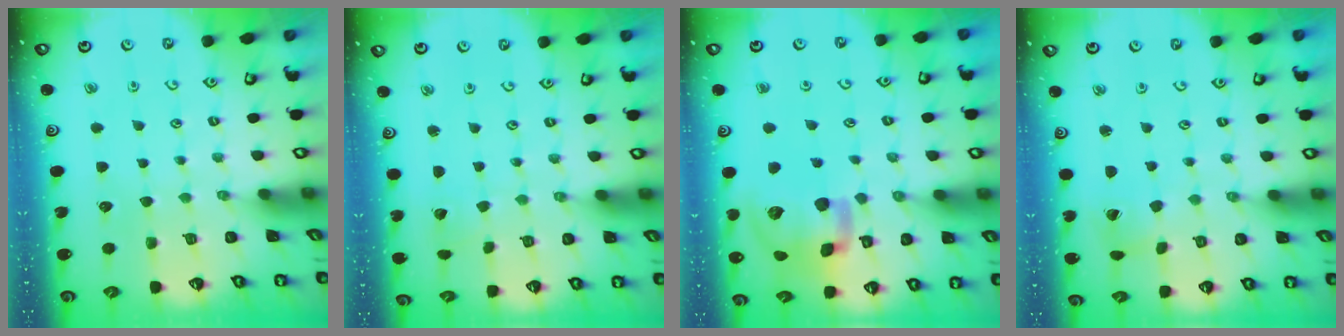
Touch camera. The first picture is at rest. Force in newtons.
{"total": 1.8, "press": 1.8, "slide": 0.1}
{"total": 18.8, "press": 18.5, "slide": 2.9}
{"total": 2.7, "press": 2.7, "slide": 0.4}